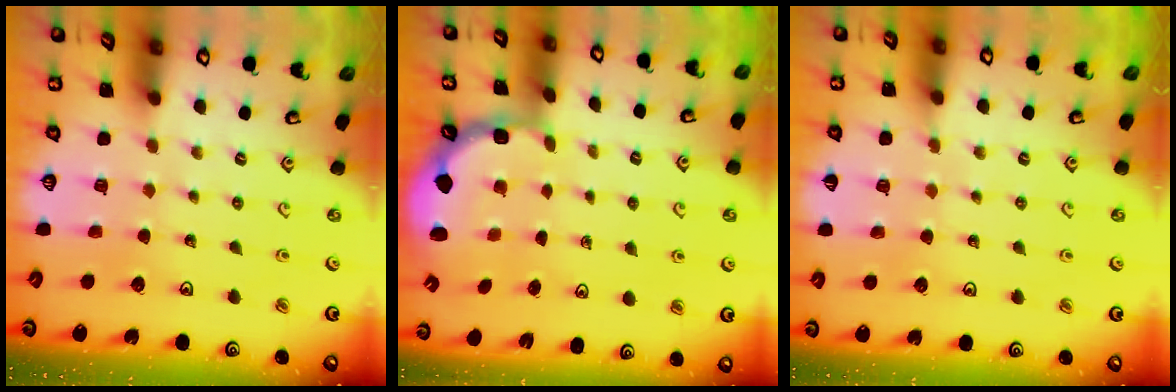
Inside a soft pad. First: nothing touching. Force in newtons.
{"total": 2.6, "press": 1.8, "slide": 1.9}
{"total": 3.4, "press": 3.3, "slide": 0.6}